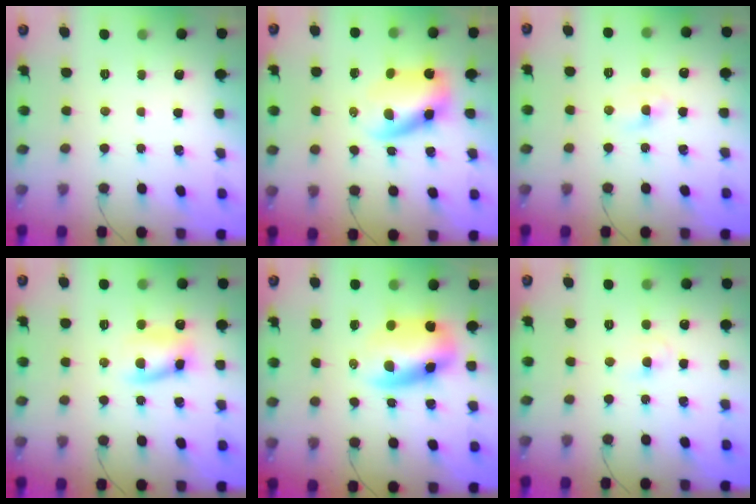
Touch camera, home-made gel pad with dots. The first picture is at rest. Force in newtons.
{"total": 6.0, "press": 5.9, "slide": 1.0}
{"total": 2.2, "press": 2.0, "slide": 0.9}
{"total": 9.5, "press": 9.4, "slide": 1.6}
{"total": 10.2, "press": 9.9, "slide": 2.4}
{"total": 2.2, "press": 2.0, "slide": 0.9}